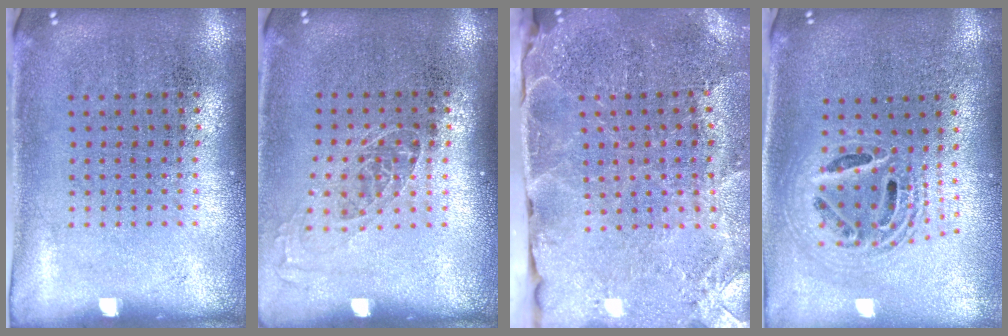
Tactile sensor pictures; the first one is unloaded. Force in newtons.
{"total": 1.0, "press": 0.9, "slide": 0.4}
{"total": 3.1, "press": 3.0, "slide": 0.7}
{"total": 2.0, "press": 1.6, "slide": 1.3}